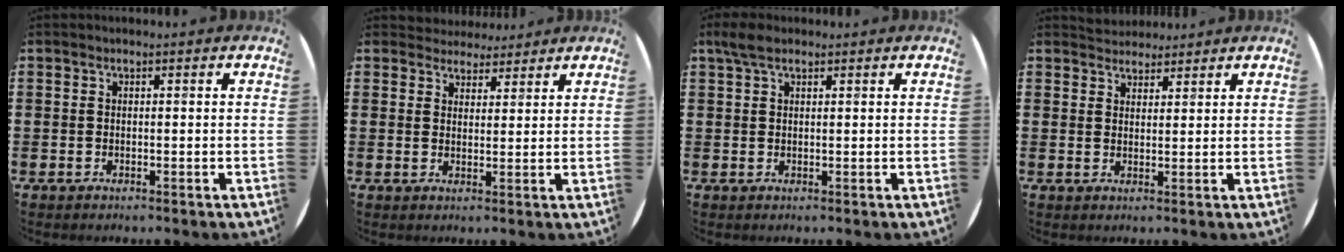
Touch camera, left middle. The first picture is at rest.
{"total": 3.4, "force": [3.2, 1.3, 0.1], "torque": [-0.002, -0.007, 0.056]}
{"total": 2.4, "force": [1.7, 1.1, 1.4], "torque": [-0.022, 0.004, 0.028]}
{"total": 2.8, "force": [2.7, 0.7, -0.3], "torque": [0.000, -0.003, 0.053]}